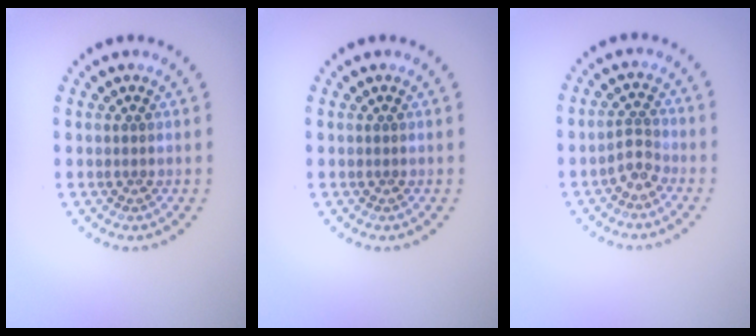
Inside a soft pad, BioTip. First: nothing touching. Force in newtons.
{"total": 0.0}
{"total": 2.0, "press": 1.5, "slide": 1.2}